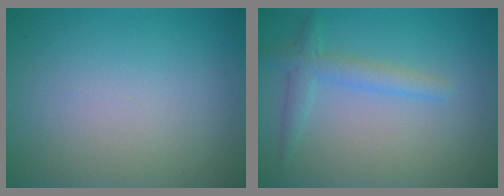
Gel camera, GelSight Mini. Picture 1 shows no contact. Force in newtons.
{"total": 2.4, "press": 2.4, "slide": 0.2}